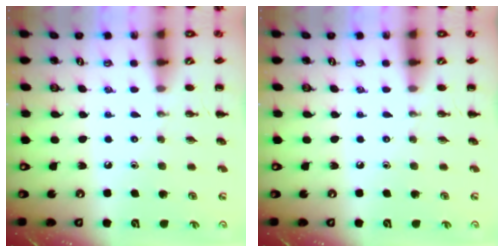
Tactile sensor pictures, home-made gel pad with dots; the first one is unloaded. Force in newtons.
{"total": 0.0}